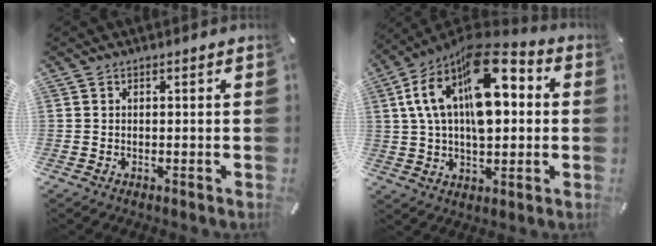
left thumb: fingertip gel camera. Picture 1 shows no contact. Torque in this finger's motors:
{"motor_torque": [2.49, 2.52, 1.68, -1.09, 0.45]}